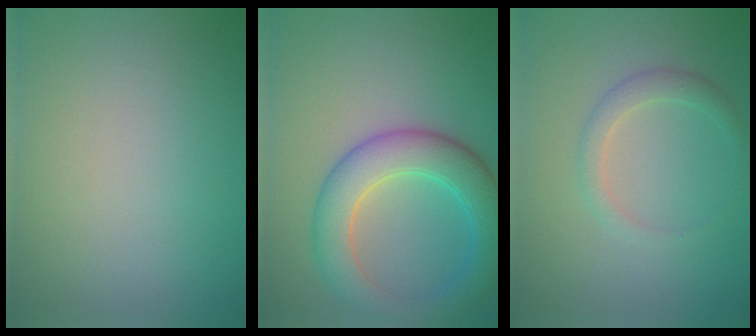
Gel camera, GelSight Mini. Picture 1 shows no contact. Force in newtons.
{"total": 6.5, "press": 6.5, "slide": 0.1}
{"total": 1.8, "press": 1.8, "slide": 0.0}